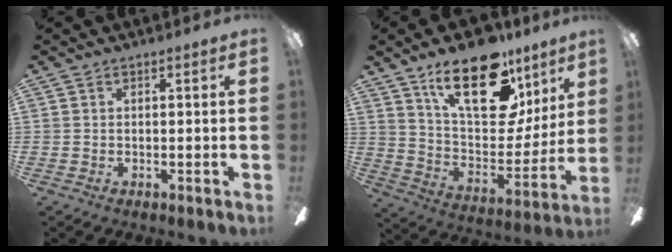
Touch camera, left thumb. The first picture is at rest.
{"total": 24.9, "force": [14.6, 12.0, 16.2], "torque": [-0.240, -0.079, 0.255]}